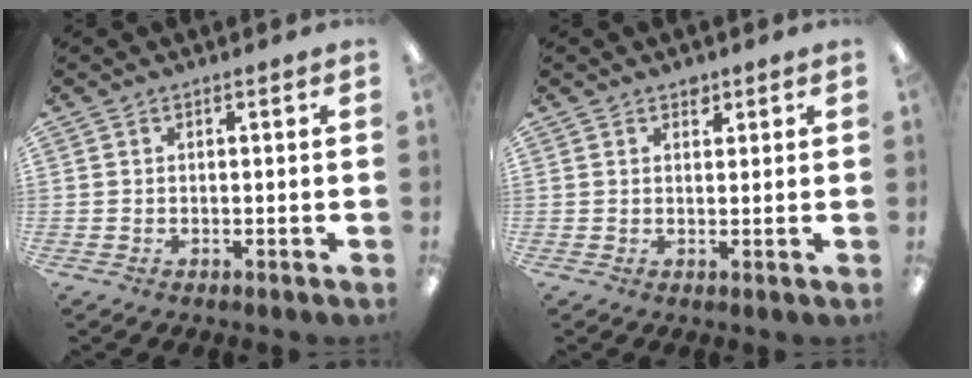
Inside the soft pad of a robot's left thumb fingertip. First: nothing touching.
{"total": 1.9, "force": [1.5, 1.1, 0.5], "torque": [0.006, -0.007, 0.025]}